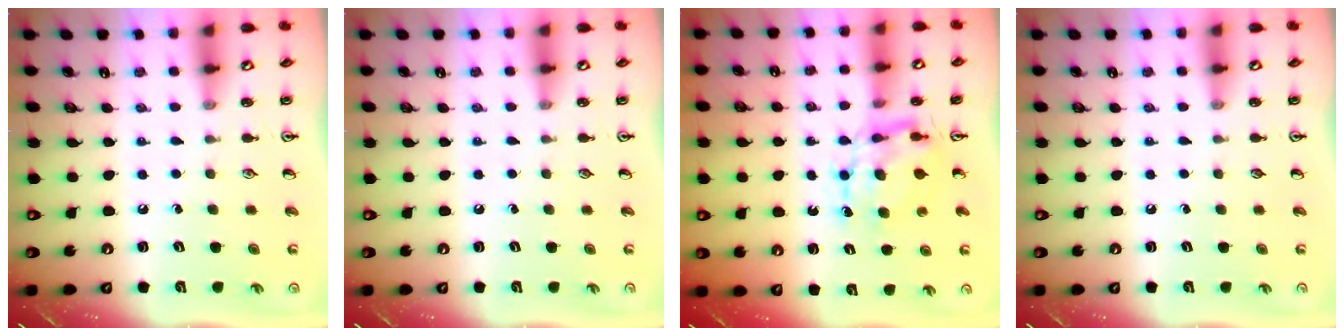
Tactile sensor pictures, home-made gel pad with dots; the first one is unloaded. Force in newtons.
{"total": 0.0}
{"total": 6.8, "press": 6.8, "slide": 0.5}
{"total": 0.0}